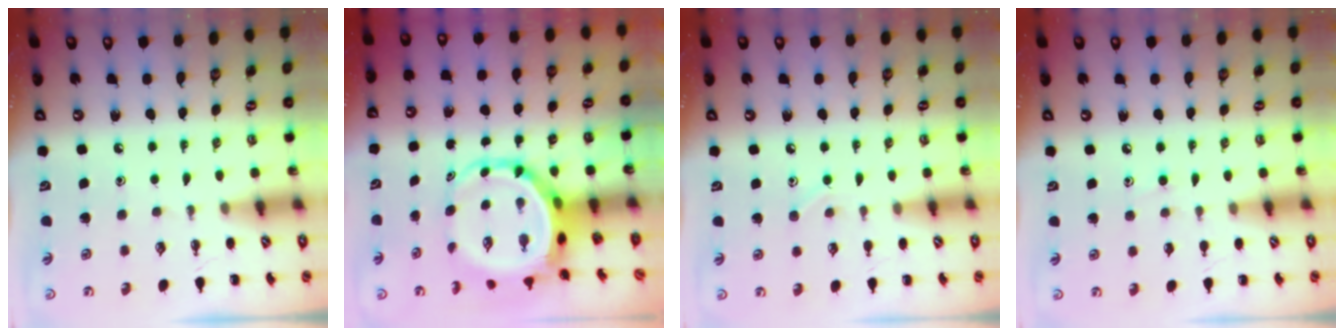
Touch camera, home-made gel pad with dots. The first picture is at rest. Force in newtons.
{"total": 7.6, "press": 7.2, "slide": 2.3}
{"total": 5.1, "press": 4.8, "slide": 1.8}
{"total": 6.3, "press": 5.9, "slide": 2.3}